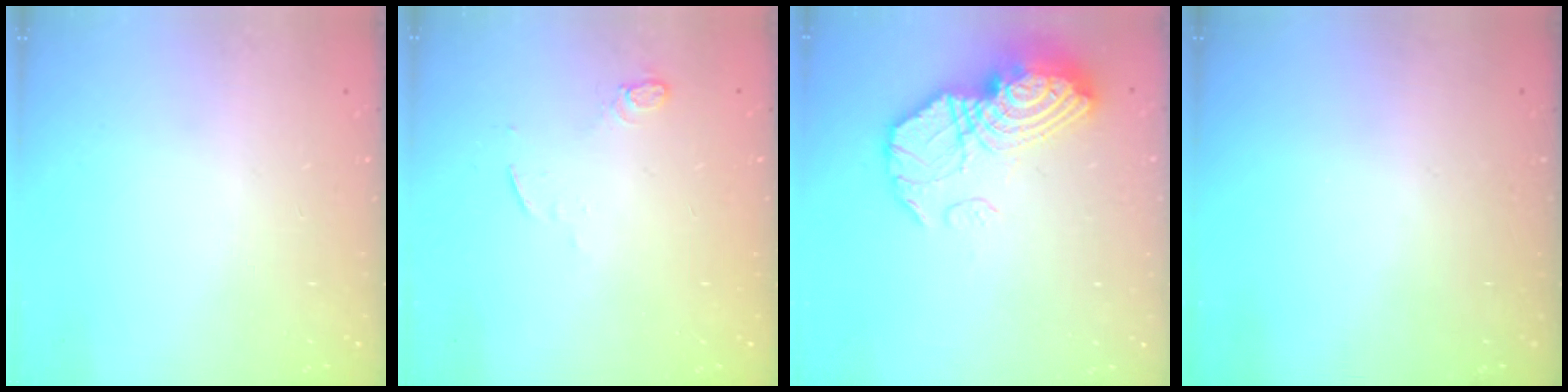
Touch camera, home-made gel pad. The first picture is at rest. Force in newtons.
{"total": 3.8, "press": 3.8, "slide": 0.7}
{"total": 16.6, "press": 16.4, "slide": 2.6}
{"total": 0.0}